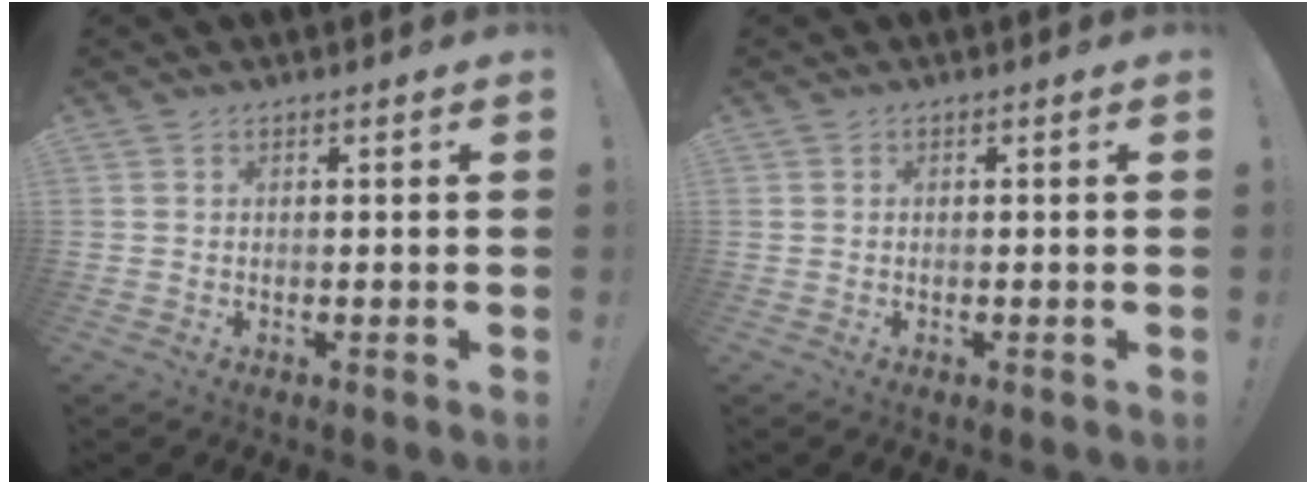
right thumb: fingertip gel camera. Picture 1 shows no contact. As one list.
[{"total": 0.0}]